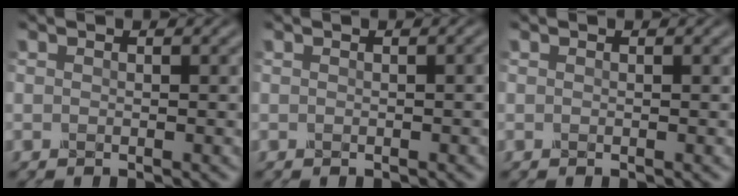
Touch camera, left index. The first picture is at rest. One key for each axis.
{"total": 1.4, "fx": -0.3, "fy": 0.8, "fz": 1.1, "tx": 0.004, "ty": 0.011, "tz": -0.011}
{"total": 0.0}